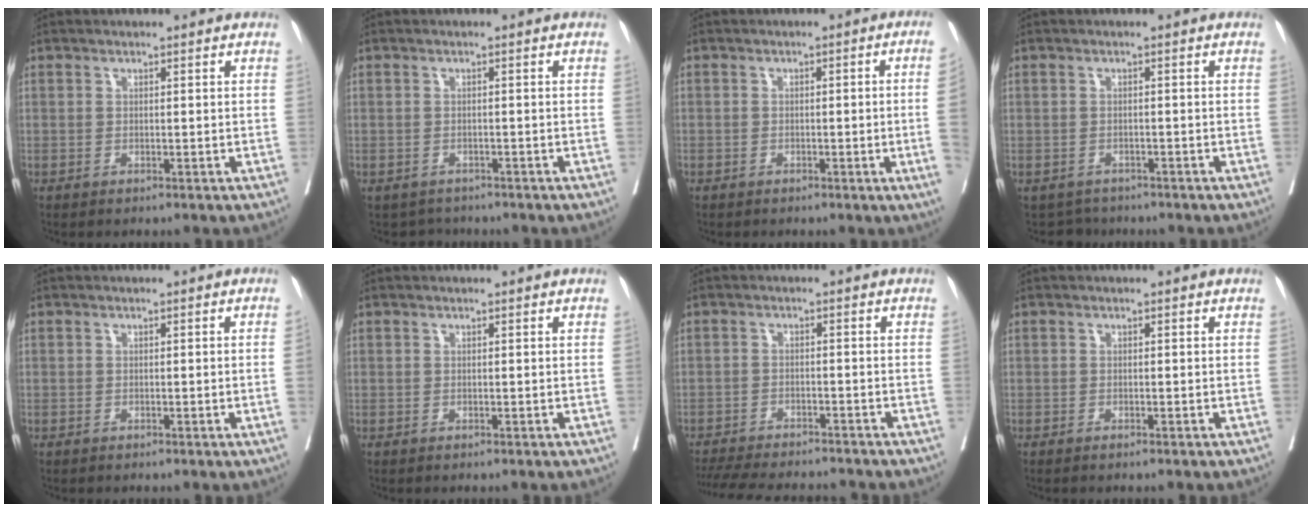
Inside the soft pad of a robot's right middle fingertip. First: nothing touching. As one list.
[{"total": 2.5, "force": [-2.2, 1.3, -0.3], "torque": [0.001, 0.001, -0.033]}, {"total": 5.0, "force": [-1.0, -1.0, 4.8], "torque": [-0.058, -0.001, -0.011]}, {"total": 3.3, "force": [-2.9, 1.5, -0.6], "torque": [0.009, 0.001, -0.046]}, {"total": 0.6, "force": [-0.1, -0.1, 0.6], "torque": [-0.011, 0.001, 0.001]}, {"total": 0.0}, {"total": 14.2, "force": [-13.0, 2.3, 5.3], "torque": [-0.105, -0.016, -0.183]}, {"total": 0.8, "force": [-0.6, 0.0, 0.5], "torque": [-0.009, -0.002, -0.009]}]